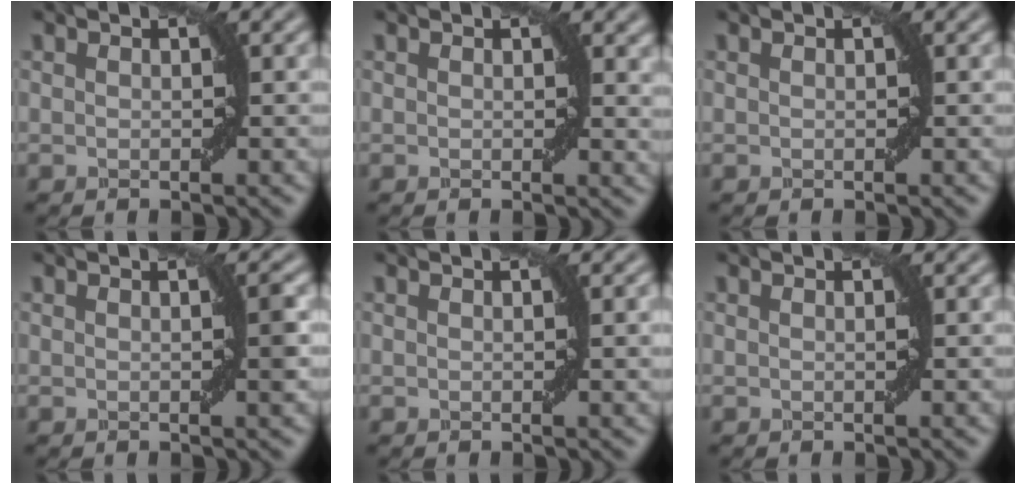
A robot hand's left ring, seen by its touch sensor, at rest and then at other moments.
{"total": 1.5, "force": [0.7, 0.7, 1.1], "torque": [-0.007, -0.005, 0.011]}
{"total": 0.0}
{"total": 1.2, "force": [0.0, -0.1, 1.2], "torque": [-0.016, 0.004, 0.001]}
{"total": 1.0, "force": [0.2, 0.1, 1.0], "torque": [-0.012, 0.001, 0.002]}
{"total": 0.0}